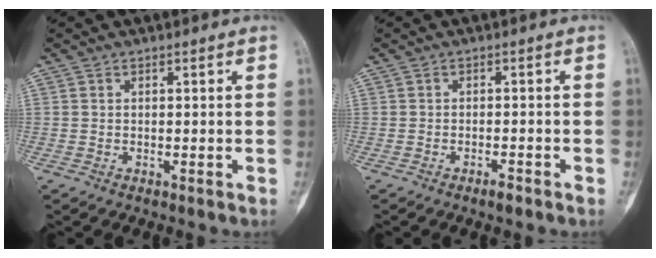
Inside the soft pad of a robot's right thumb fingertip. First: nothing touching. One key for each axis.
{"total": 1.8, "fx": -1.3, "fy": 0.4, "fz": 1.2, "tx": -0.027, "ty": 0.005, "tz": -0.023}